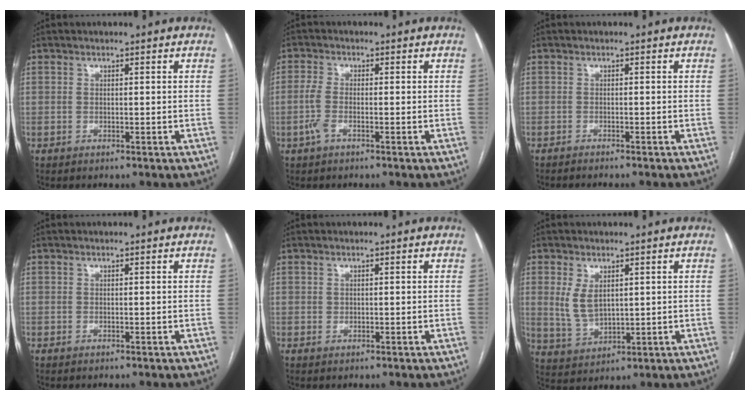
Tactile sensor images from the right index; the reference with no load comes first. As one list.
[{"total": 3.0, "force": [-1.2, 1.0, 2.5], "torque": [-0.068, -0.002, -0.030]}, {"total": 3.6, "force": [-3.3, 0.1, 1.5], "torque": [-0.019, -0.003, -0.042]}, {"total": 0.0}, {"total": 0.5, "force": [0.3, 0.5, 0.0], "torque": [0.007, 0.002, 0.004]}, {"total": 5.4, "force": [1.5, 3.1, 4.1], "torque": [-0.091, 0.000, 0.043]}]